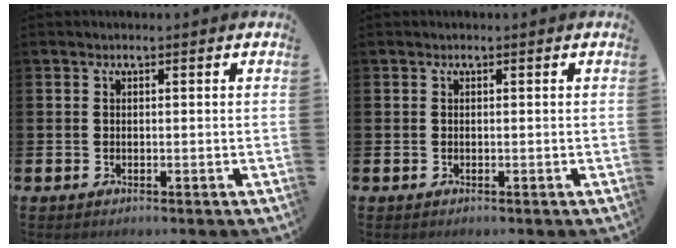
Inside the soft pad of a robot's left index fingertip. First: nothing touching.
{"total": 0.0}